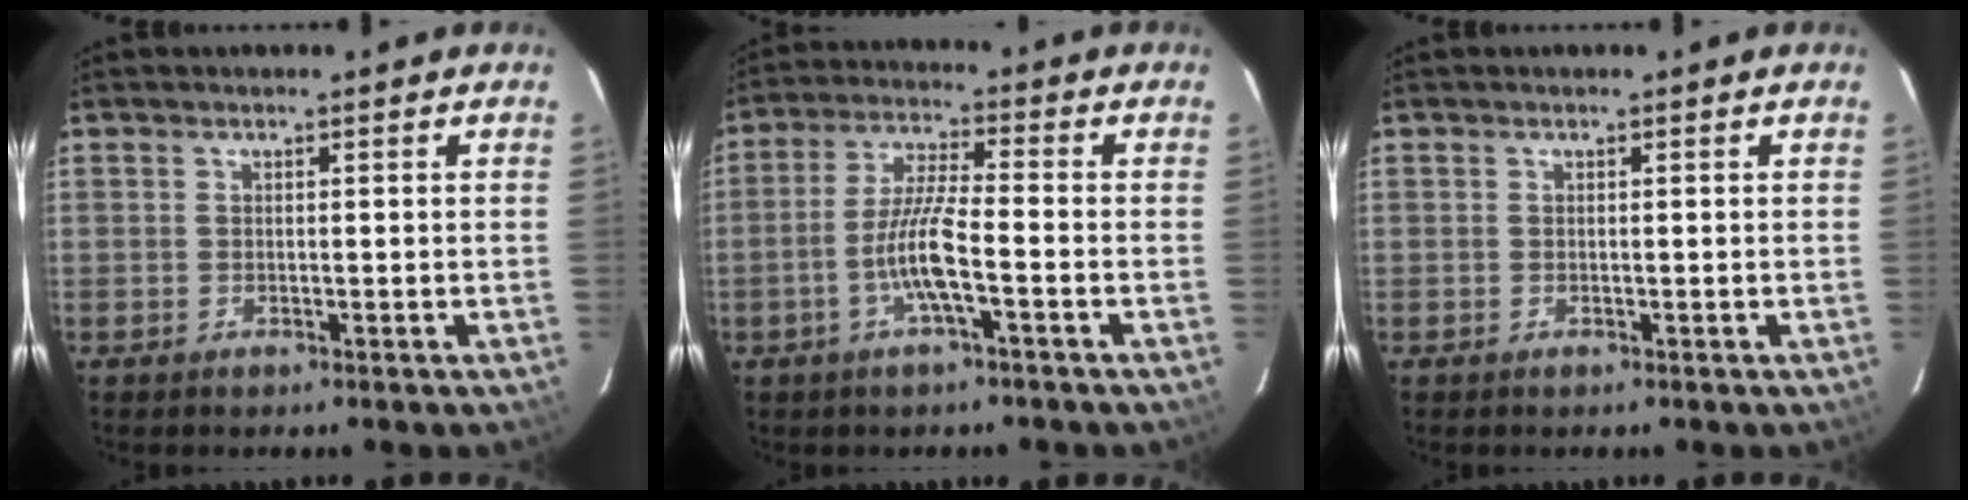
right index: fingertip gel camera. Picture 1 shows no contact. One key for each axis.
{"total": 7.6, "fx": -2.9, "fy": 0.5, "fz": 7.0, "tx": -0.142, "ty": 0.004, "tz": -0.055}
{"total": 0.0}